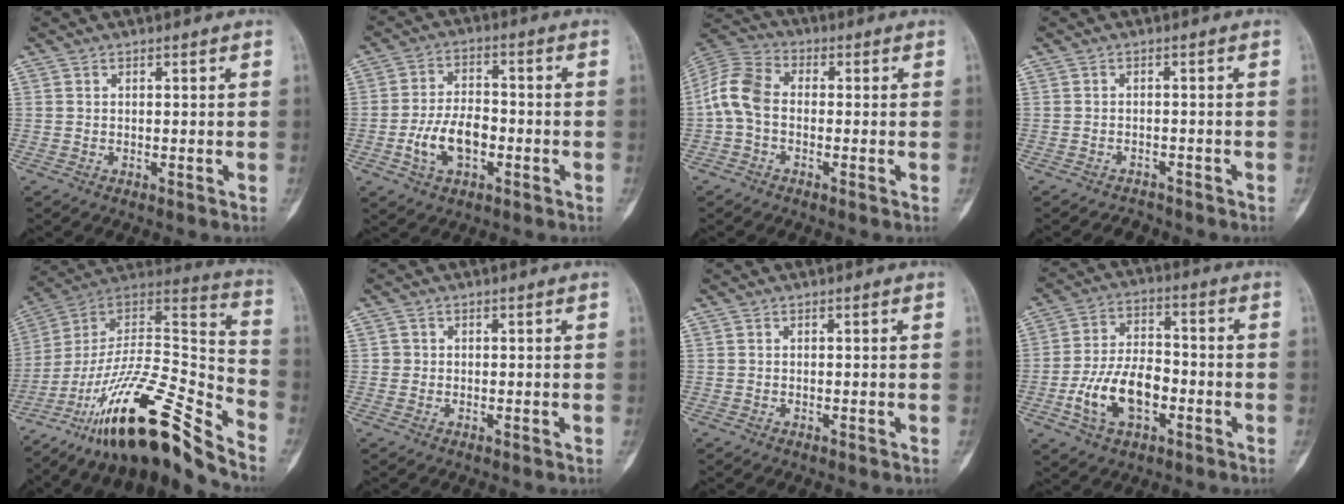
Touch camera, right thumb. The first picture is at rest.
{"total": 9.1, "force": [-2.8, 5.3, 6.8], "torque": [-0.119, 0.022, -0.051]}
{"total": 8.3, "force": [-1.1, 5.5, 6.1], "torque": [-0.122, 0.026, -0.040]}
{"total": 2.5, "force": [-2.3, 1.0, -0.2], "torque": [-0.002, 0.012, -0.034]}
{"total": 26.4, "force": [-19.4, 5.1, 17.2], "torque": [-0.264, 0.101, -0.333]}
{"total": 1.0, "force": [0.0, 1.0, 0.1], "torque": [0.004, 0.004, -0.001]}
{"total": 0.0}
{"total": 12.9, "force": [-4.1, 7.5, 9.7], "torque": [-0.170, 0.030, -0.073]}